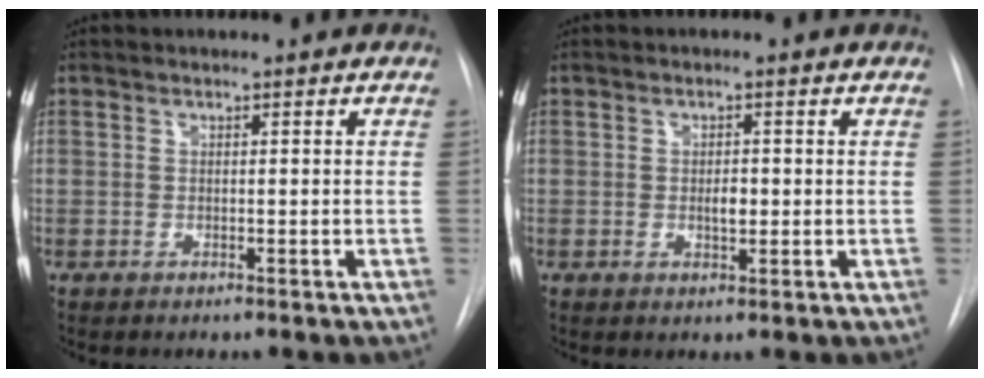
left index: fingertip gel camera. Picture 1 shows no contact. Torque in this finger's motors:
{"motor_torque": [0.60, 0.34, 0.02, 0.03]}